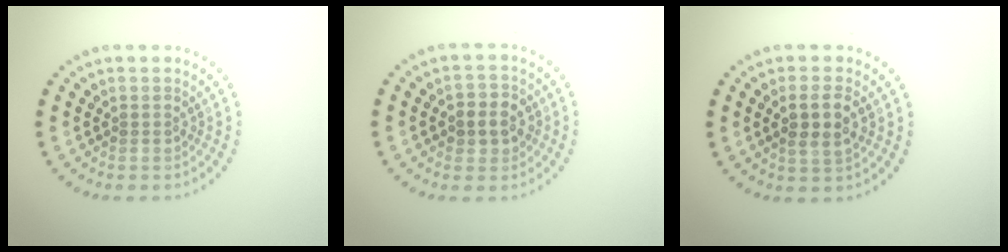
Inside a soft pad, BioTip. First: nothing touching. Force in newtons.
{"total": 2.9, "press": 2.8, "slide": 0.8}
{"total": 2.7, "press": 2.6, "slide": 0.7}